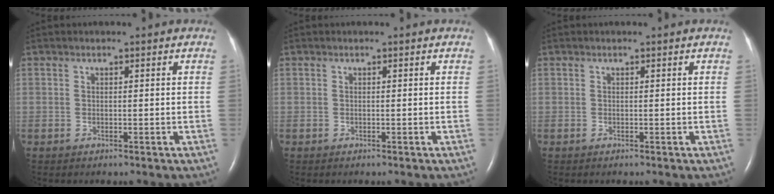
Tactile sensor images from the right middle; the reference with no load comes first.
{"total": 0.0}
{"total": 0.0}